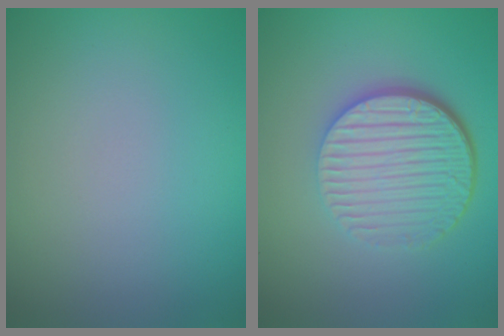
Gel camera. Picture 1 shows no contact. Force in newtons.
{"total": 6.5, "press": 4.4, "slide": 4.8}